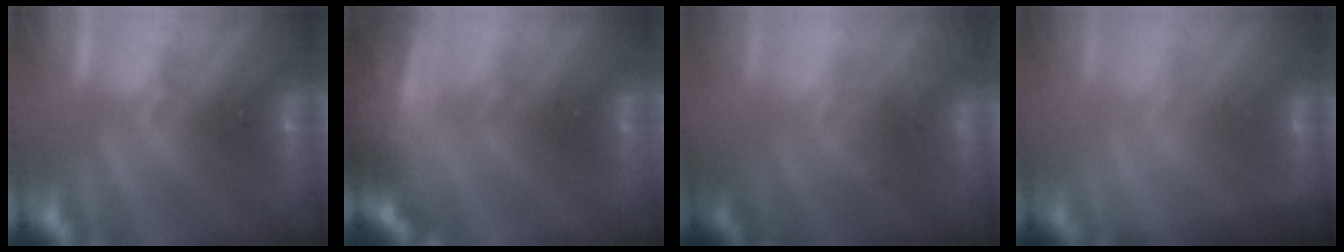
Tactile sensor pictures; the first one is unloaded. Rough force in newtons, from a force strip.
{"total": 7.7}
{"total": 9.5}
{"total": 1.4}